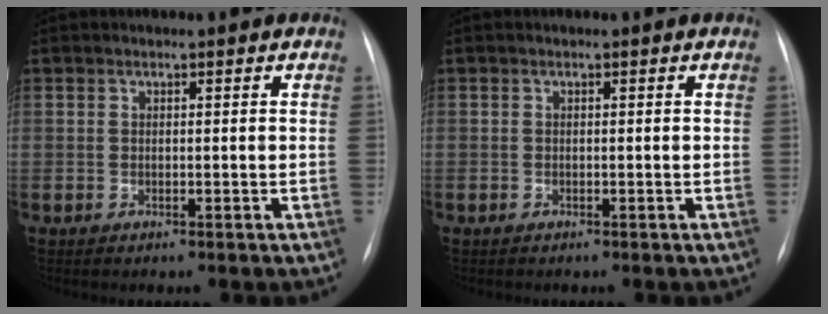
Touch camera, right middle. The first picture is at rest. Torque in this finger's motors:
{"motor_torque": [0.16, -0.36, -0.46, -0.21]}